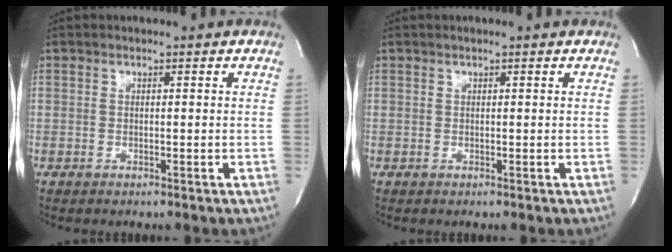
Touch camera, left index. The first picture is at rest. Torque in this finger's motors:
{"motor_torque": [0.16, -0.13, 0.10, -0.01]}